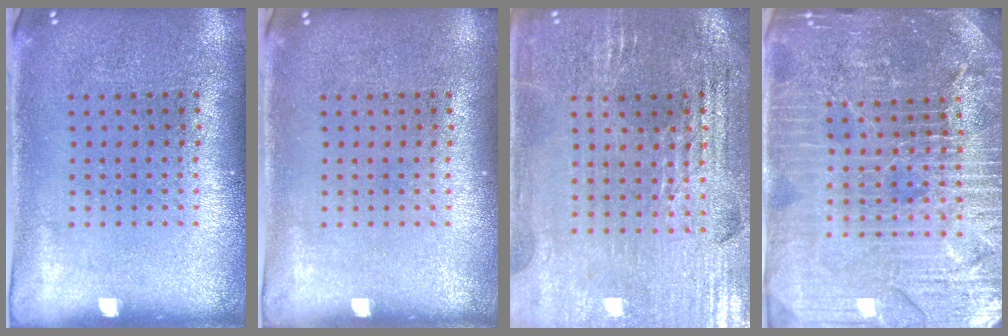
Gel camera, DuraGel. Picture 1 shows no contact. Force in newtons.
{"total": 0.0}
{"total": 2.8, "press": 2.8, "slide": 0.5}
{"total": 5.0, "press": 4.7, "slide": 2.0}